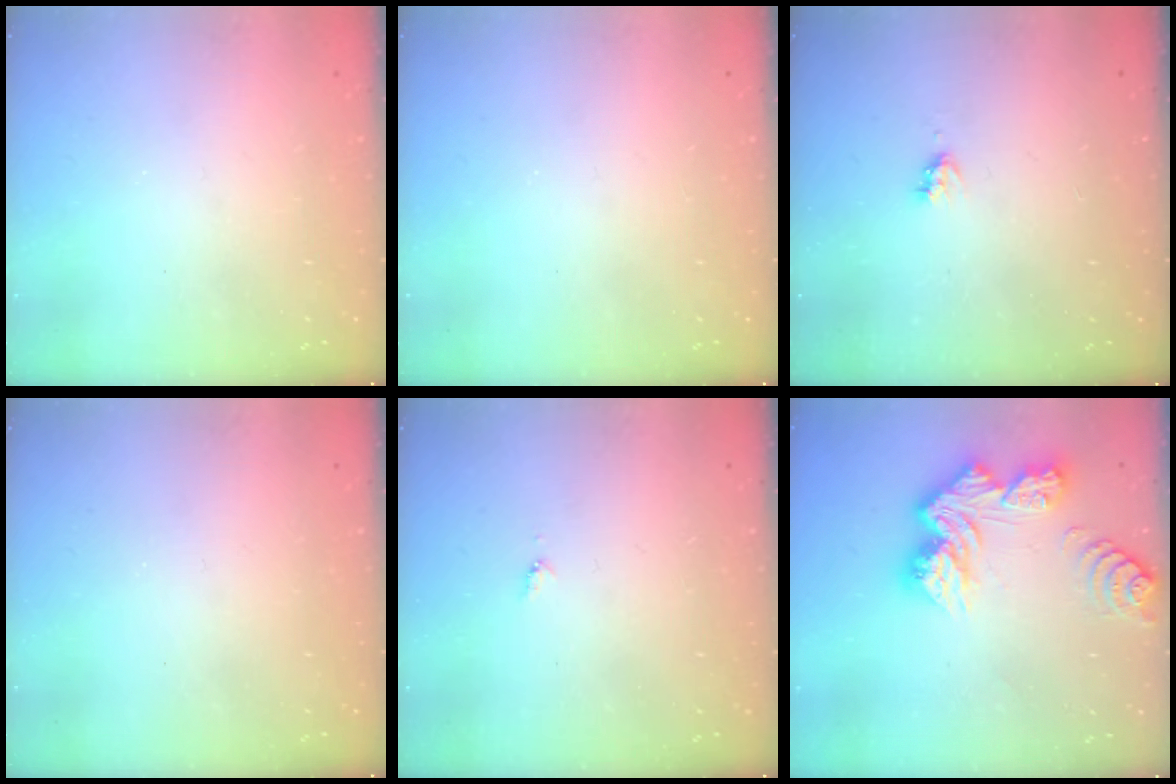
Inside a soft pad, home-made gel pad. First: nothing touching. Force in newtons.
{"total": 0.0}
{"total": 2.6, "press": 2.6, "slide": 0.4}
{"total": 0.0}
{"total": 3.5, "press": 3.5, "slide": 0.5}
{"total": 14.2, "press": 14.1, "slide": 1.6}